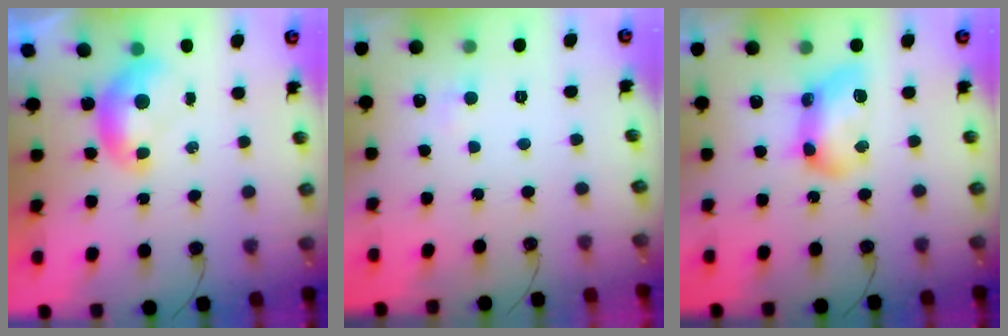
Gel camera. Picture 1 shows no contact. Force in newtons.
{"total": 1.7, "press": 1.5, "slide": 0.7}
{"total": 11.7, "press": 11.6, "slide": 0.6}